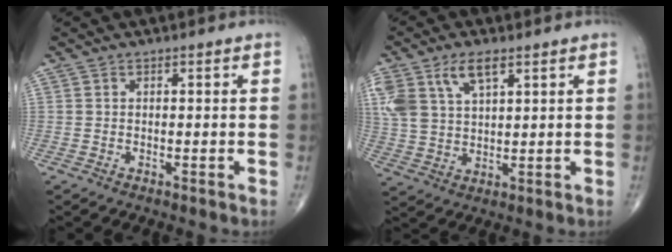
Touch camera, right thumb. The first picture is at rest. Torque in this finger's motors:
{"motor_torque": [0.07, 0.23, 0.68, 0.56, 0.07]}